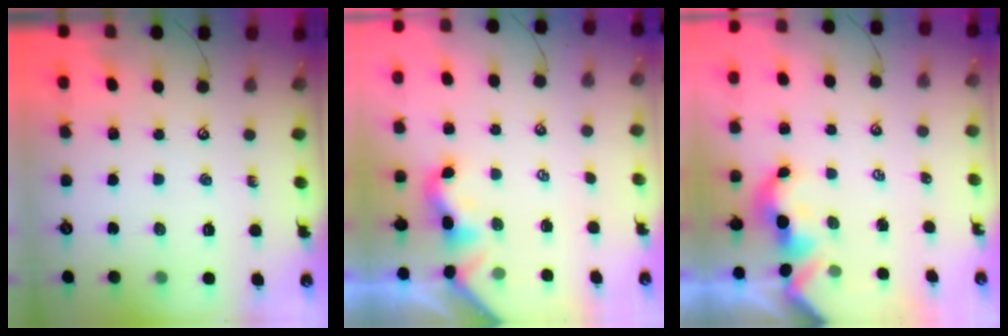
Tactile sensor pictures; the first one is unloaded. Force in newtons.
{"total": 1.9, "press": 1.9, "slide": 0.6}
{"total": 1.9, "press": 1.9, "slide": 0.2}